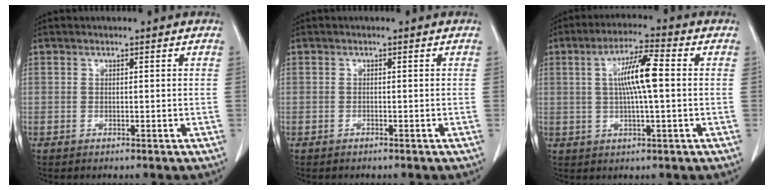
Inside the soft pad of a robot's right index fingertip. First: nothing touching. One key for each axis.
{"total": 0.0}
{"total": 8.0, "fx": 0.9, "fy": 0.8, "fz": 7.9, "tx": -0.147, "ty": 0.009, "tz": 0.011}